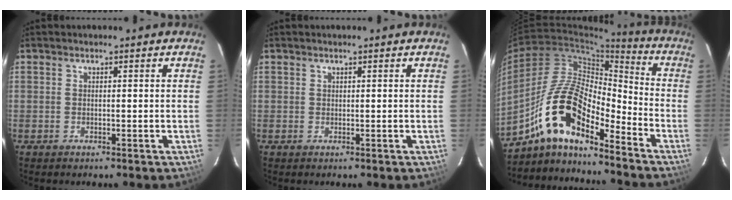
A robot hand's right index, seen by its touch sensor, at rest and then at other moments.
{"total": 0.0}
{"total": 16.1, "force": [-10.7, 4.9, 11.0], "torque": [-0.207, 0.011, -0.212]}